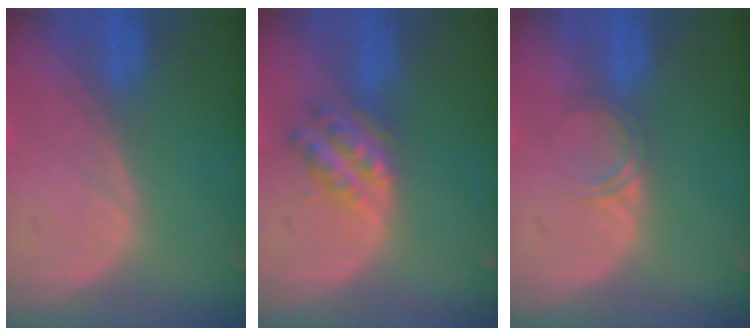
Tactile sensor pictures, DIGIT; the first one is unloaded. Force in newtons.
{"total": 5.4, "press": 4.9, "slide": 2.2}
{"total": 2.0, "press": 2.0, "slide": 0.2}